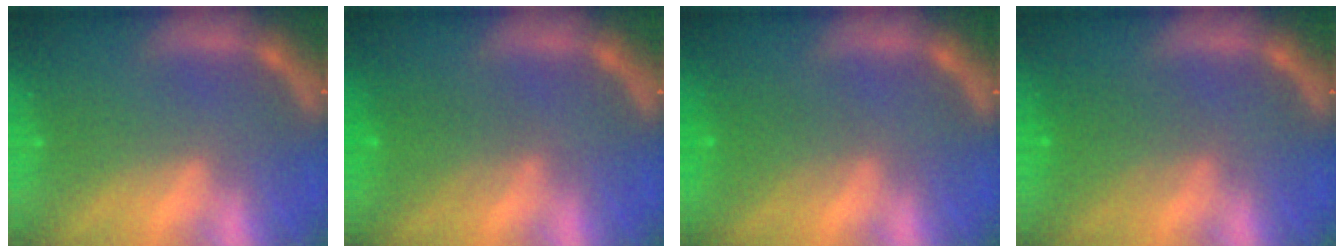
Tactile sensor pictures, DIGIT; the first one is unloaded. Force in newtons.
{"total": 3.0}
{"total": 2.4}
{"total": 2.9}